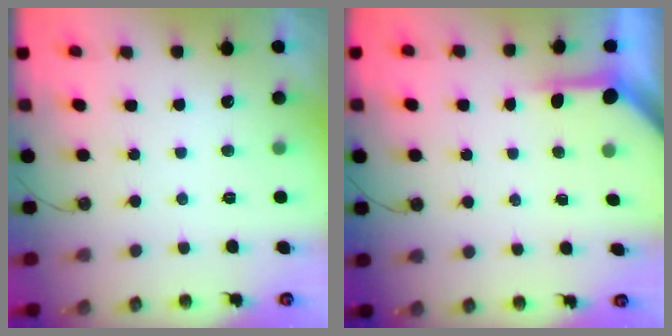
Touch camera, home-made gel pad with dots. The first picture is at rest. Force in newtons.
{"total": 3.9, "press": 3.8, "slide": 0.3}